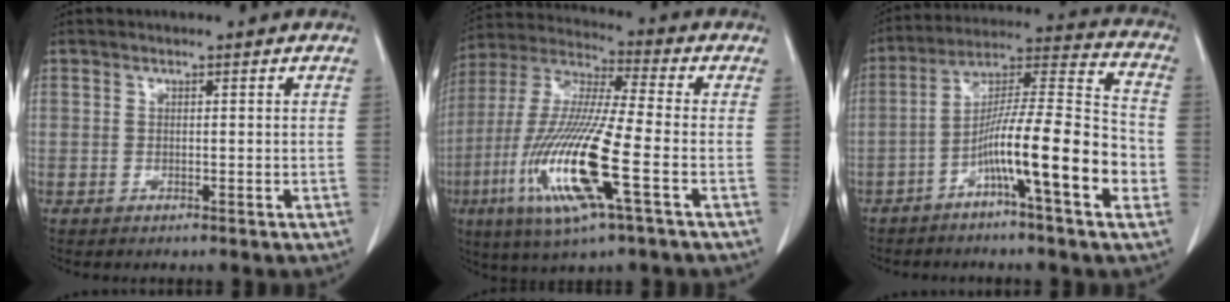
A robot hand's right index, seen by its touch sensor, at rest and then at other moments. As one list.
[{"total": 17.8, "force": [-5.5, 1.2, 16.9], "torque": [-0.356, -0.022, -0.105]}, {"total": 15.7, "force": [-5.4, 0.7, 14.7], "torque": [-0.243, 0.011, -0.097]}]